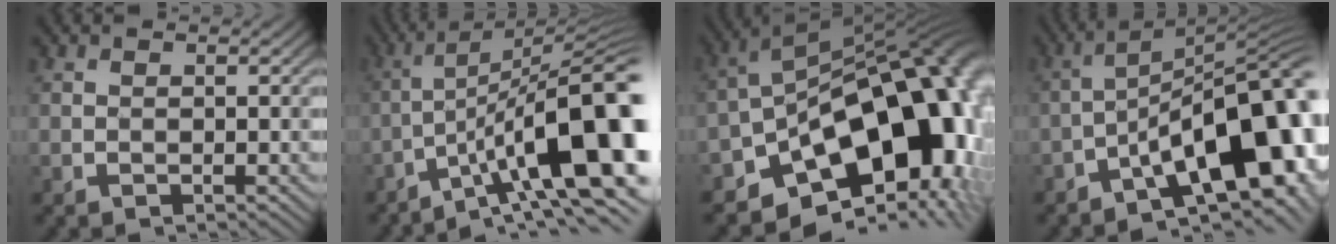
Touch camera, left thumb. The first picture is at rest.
{"total": 17.3, "force": [-5.6, 4.5, 15.7], "torque": [-0.211, 0.005, -0.082]}
{"total": 19.1, "force": [-7.0, 11.5, 13.5], "torque": [-0.175, -0.029, -0.102]}
{"total": 15.7, "force": [-6.3, 5.5, 13.3], "torque": [-0.191, 0.005, -0.113]}